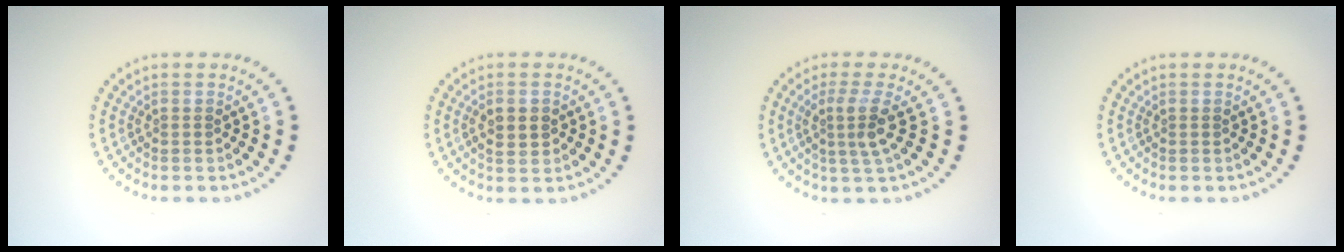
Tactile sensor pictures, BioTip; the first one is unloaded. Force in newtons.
{"total": 1.9, "press": 1.9, "slide": 0.1}
{"total": 2.7, "press": 1.9, "slide": 1.8}
{"total": 0.0}